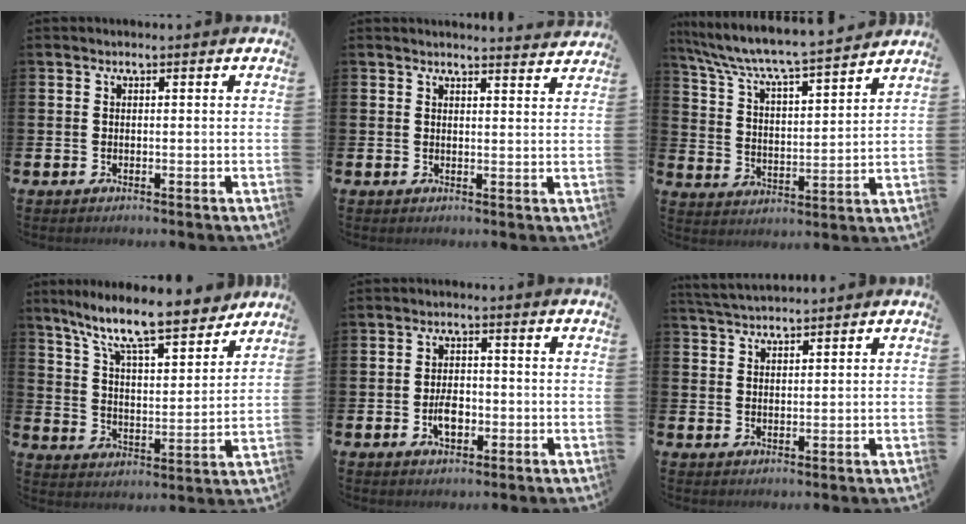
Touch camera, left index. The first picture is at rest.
{"total": 2.5, "force": [2.5, -0.1, -0.1], "torque": [0.008, -0.021, 0.042]}
{"total": 7.0, "force": [6.7, 0.2, 2.1], "torque": [-0.074, -0.058, 0.110]}
{"total": 10.9, "force": [9.6, 1.6, 5.0], "torque": [-0.122, -0.062, 0.163]}
{"total": 3.6, "force": [-1.0, 2.1, 2.8], "torque": [-0.039, 0.000, -0.020]}
{"total": 3.4, "force": [3.3, 0.4, 0.6], "torque": [-0.017, -0.013, 0.061]}